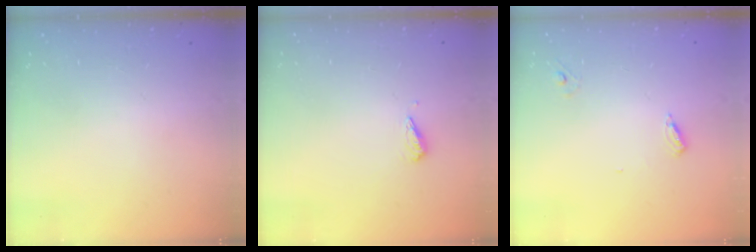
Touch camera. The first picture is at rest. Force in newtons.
{"total": 3.6, "press": 3.6, "slide": 0.5}
{"total": 4.6, "press": 4.6, "slide": 0.4}